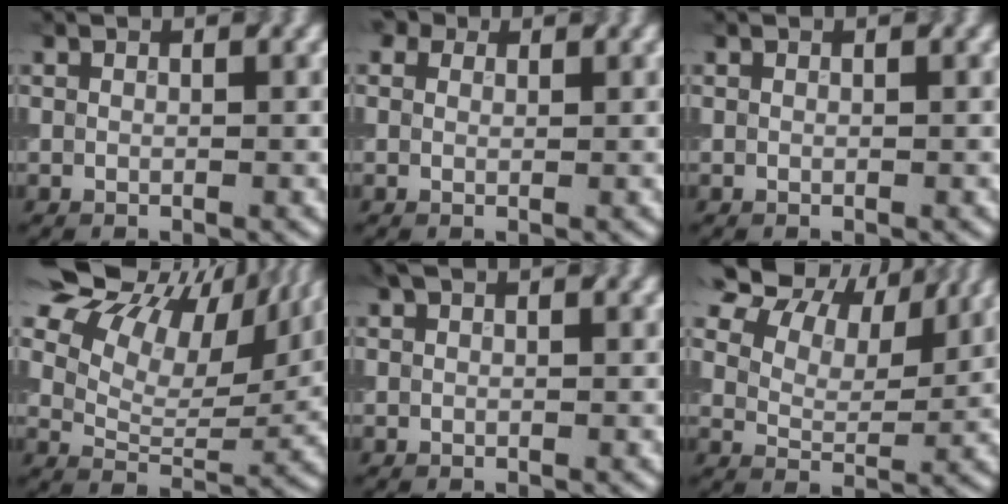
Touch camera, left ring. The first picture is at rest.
{"total": 2.9, "force": [1.8, 1.8, 1.4], "torque": [-0.026, 0.011, 0.008]}
{"total": 0.0}
{"total": 13.9, "force": [8.7, 6.7, 8.6], "torque": [-0.162, 0.045, 0.140]}
{"total": 1.0, "force": [0.5, 0.5, 0.6], "torque": [-0.010, 0.006, 0.004]}
{"total": 11.2, "force": [7.7, 5.6, 5.8], "torque": [-0.115, 0.018, 0.140]}